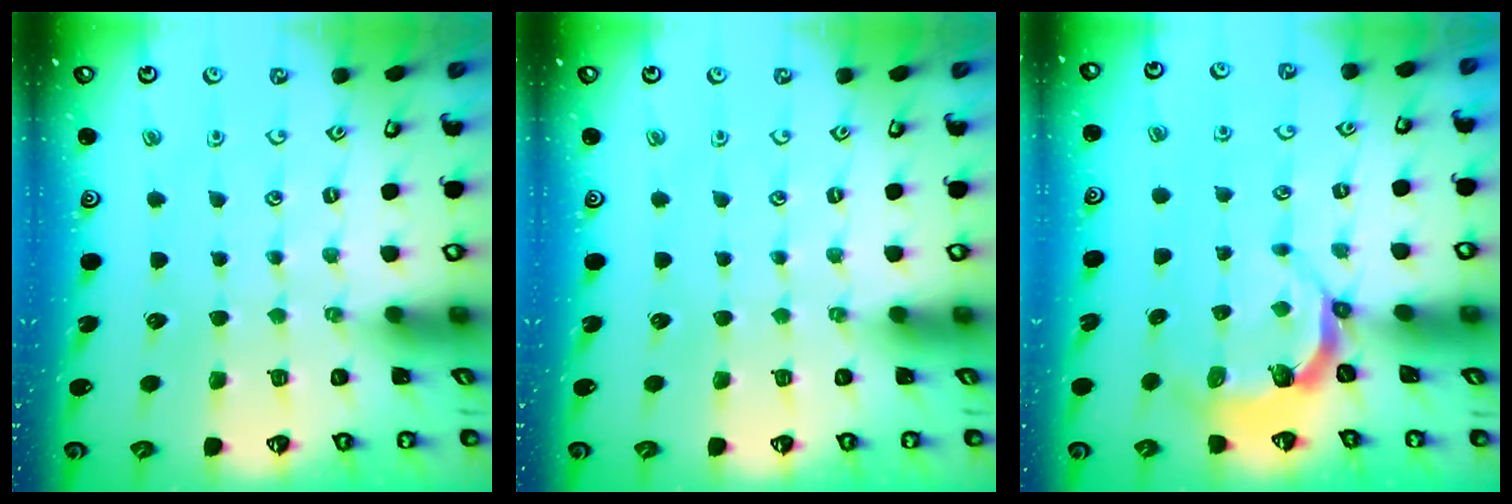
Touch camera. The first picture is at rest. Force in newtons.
{"total": 0.0}
{"total": 4.4, "press": 3.2, "slide": 3.0}